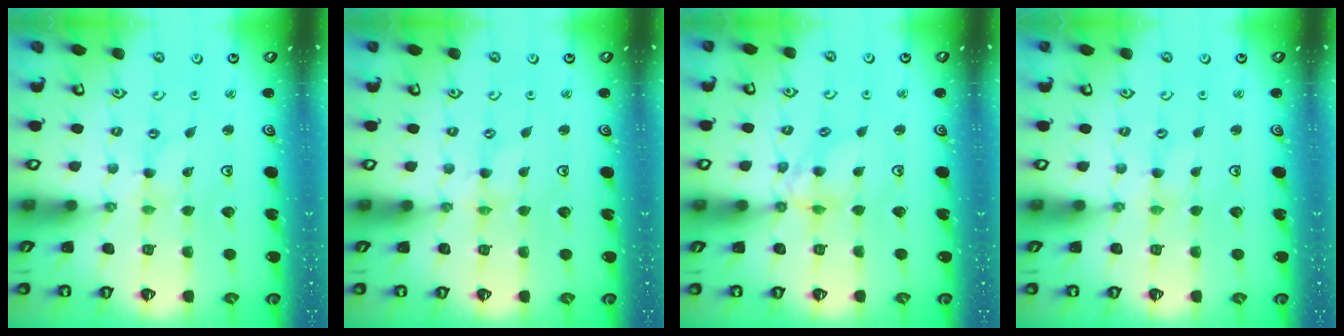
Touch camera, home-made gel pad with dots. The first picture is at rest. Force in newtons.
{"total": 0.0}
{"total": 7.7, "press": 7.6, "slide": 0.8}
{"total": 0.0}